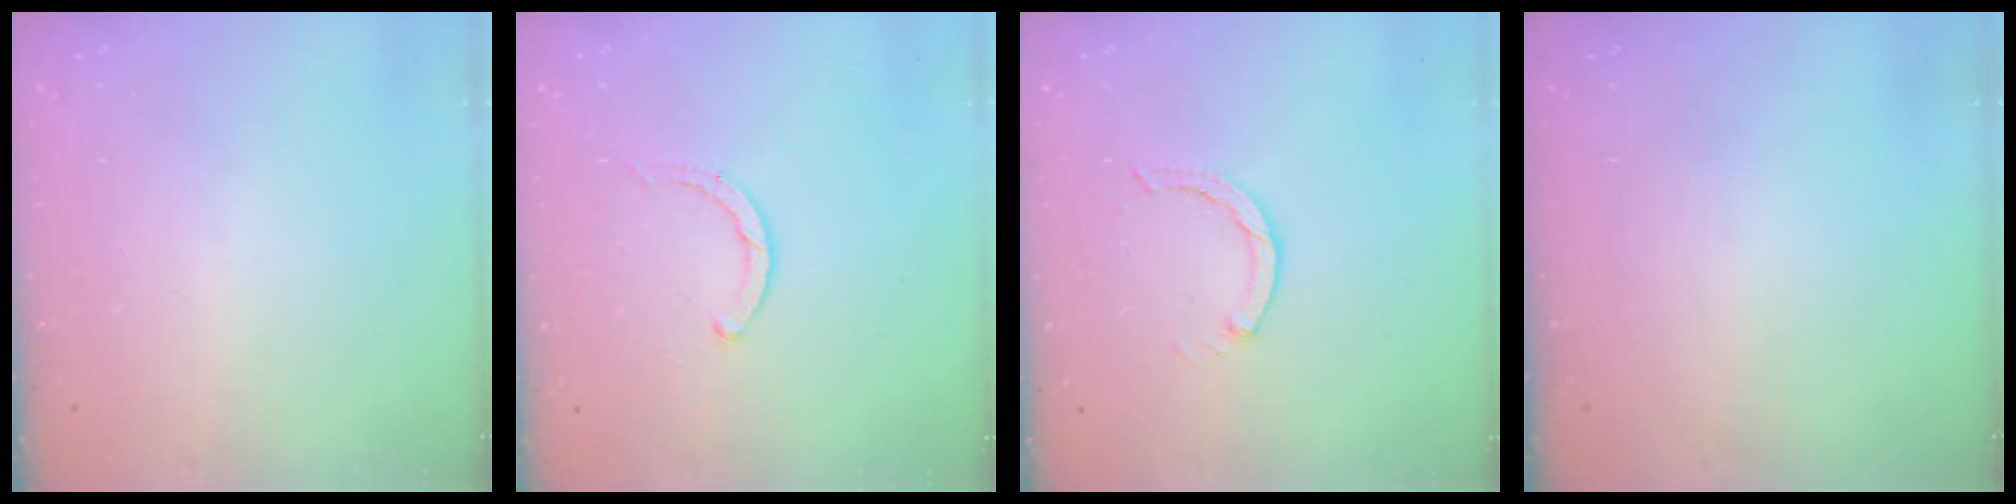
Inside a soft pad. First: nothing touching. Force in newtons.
{"total": 1.9, "press": 1.8, "slide": 0.3}
{"total": 0.0}
{"total": 0.0}